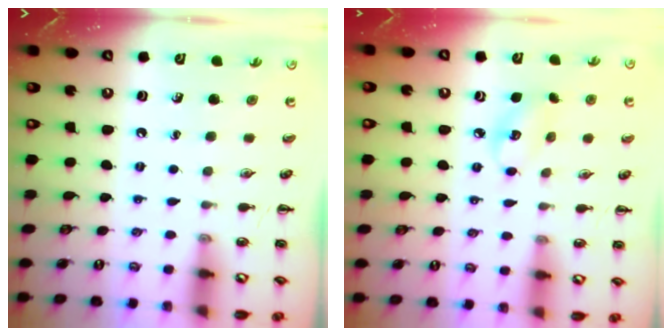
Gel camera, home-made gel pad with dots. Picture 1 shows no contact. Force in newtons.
{"total": 5.5, "press": 5.5, "slide": 0.9}